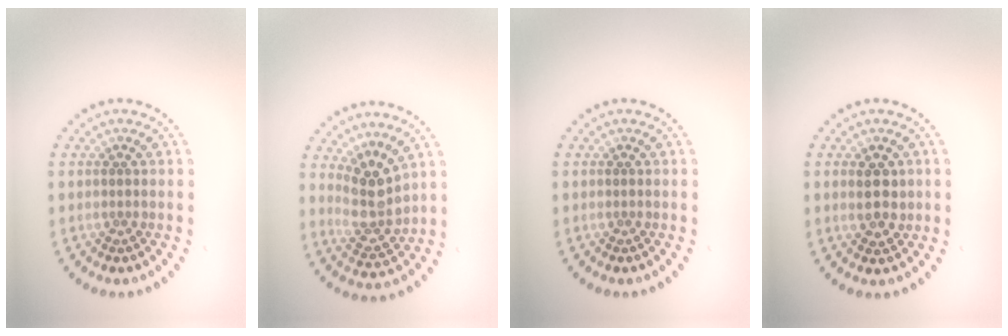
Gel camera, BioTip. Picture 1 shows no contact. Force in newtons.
{"total": 3.6, "press": 3.0, "slide": 2.1}
{"total": 0.0}
{"total": 2.6, "press": 2.5, "slide": 0.6}